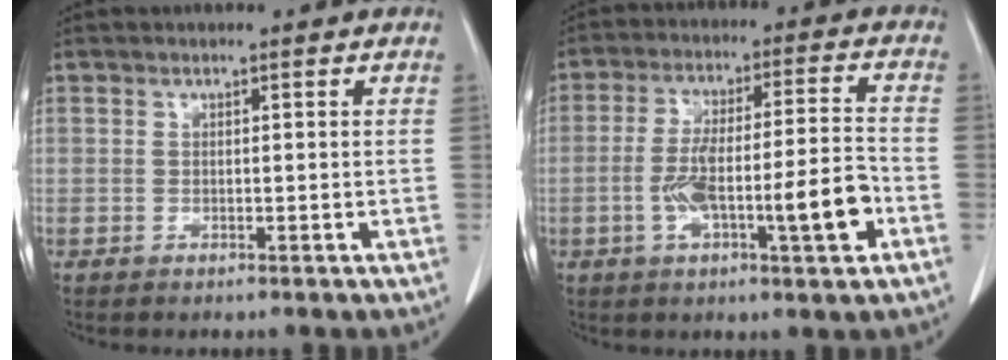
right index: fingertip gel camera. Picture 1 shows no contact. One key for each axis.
{"total": 12.7, "fx": -4.0, "fy": 1.8, "fz": 11.9, "tx": -0.202, "ty": 0.015, "tz": -0.060}